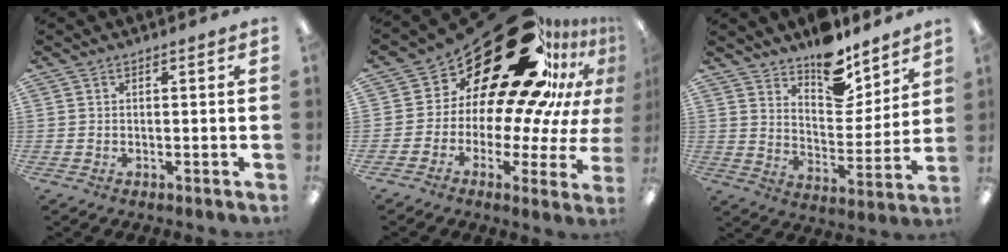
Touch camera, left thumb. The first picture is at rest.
{"total": 29.2, "force": [18.1, 12.4, 19.3], "torque": [-0.299, -0.133, 0.325]}
{"total": 13.1, "force": [10.9, 5.5, 4.6], "torque": [-0.061, -0.087, 0.199]}